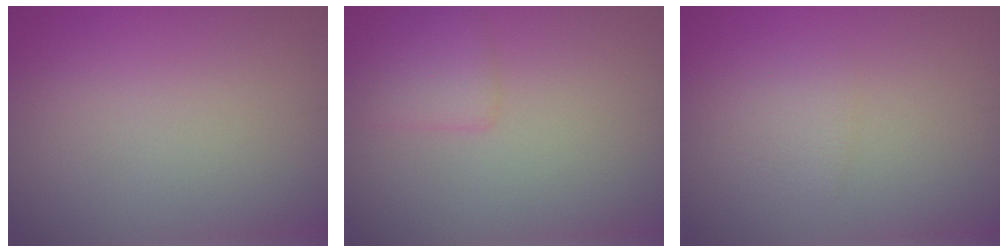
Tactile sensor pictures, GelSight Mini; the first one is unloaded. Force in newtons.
{"total": 2.1, "press": 2.1, "slide": 0.1}
{"total": 1.2, "press": 1.2, "slide": 0.2}